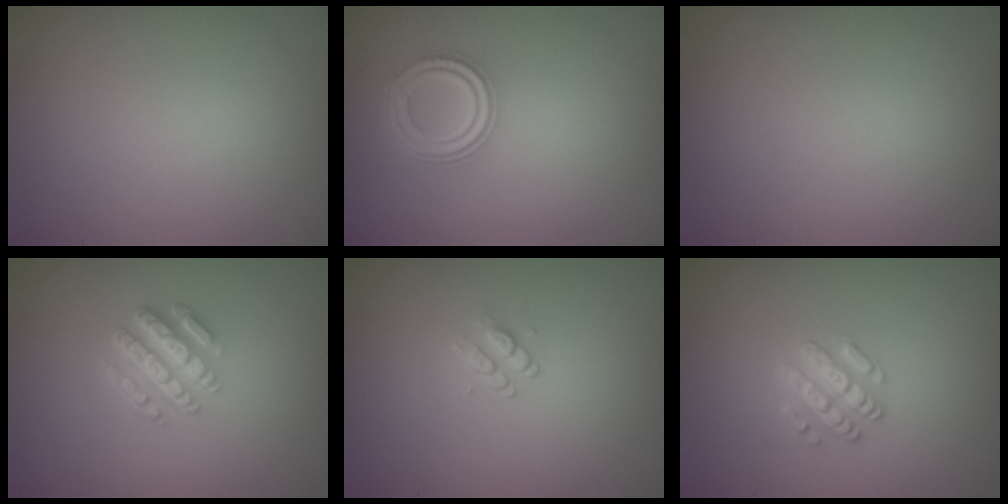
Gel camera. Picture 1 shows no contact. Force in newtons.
{"total": 3.8, "press": 3.0, "slide": 2.3}
{"total": 0.0}
{"total": 4.8, "press": 3.6, "slide": 3.2}
{"total": 1.1, "press": 0.8, "slide": 0.7}
{"total": 2.6, "press": 2.6, "slide": 0.3}